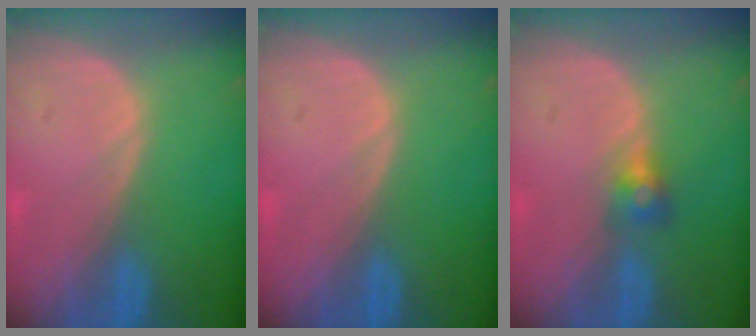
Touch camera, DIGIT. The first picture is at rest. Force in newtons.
{"total": 0.0}
{"total": 2.7, "press": 2.5, "slide": 0.9}